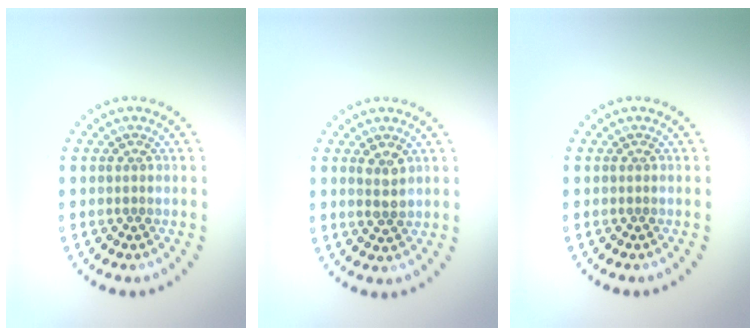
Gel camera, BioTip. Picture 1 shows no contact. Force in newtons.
{"total": 1.8, "press": 1.8, "slide": 0.2}
{"total": 0.0}